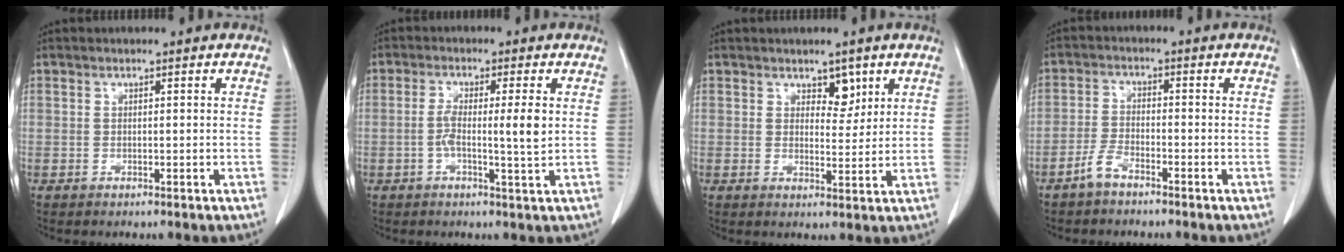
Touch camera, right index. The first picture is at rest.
{"total": 5.4, "force": [-0.1, 0.1, 5.4], "torque": [-0.095, -0.002, -0.003]}
{"total": 3.3, "force": [2.1, 1.8, 1.9], "torque": [-0.020, -0.004, 0.035]}
{"total": 3.2, "force": [-2.5, 0.9, 1.8], "torque": [-0.045, 0.003, -0.050]}